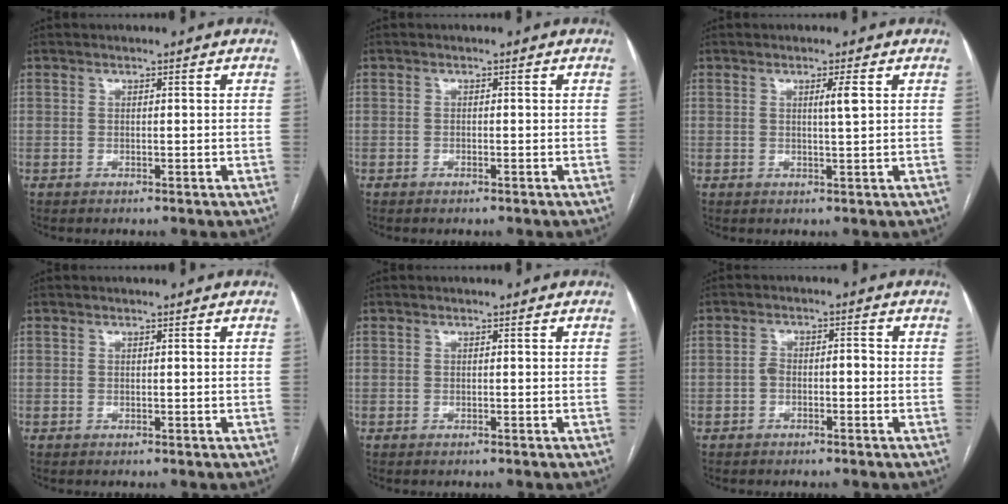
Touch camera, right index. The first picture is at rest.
{"total": 0.6, "force": [-0.5, 0.1, 0.4], "torque": [-0.010, -0.001, -0.005]}
{"total": 2.3, "force": [0.8, -0.2, 2.1], "torque": [-0.039, -0.004, 0.013]}
{"total": 0.0}
{"total": 0.0}
{"total": 2.8, "force": [-0.9, 1.4, 2.3], "torque": [-0.040, 0.018, -0.013]}